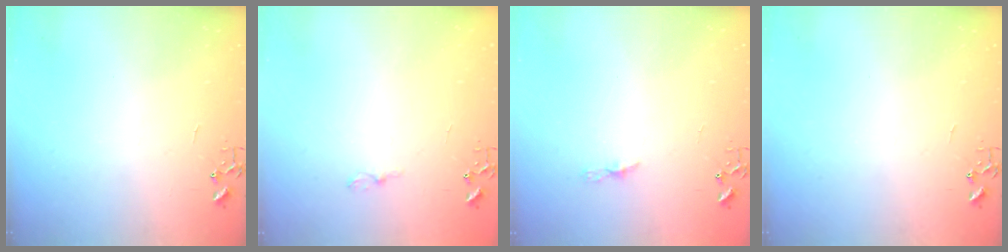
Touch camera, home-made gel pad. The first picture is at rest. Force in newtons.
{"total": 4.6, "press": 4.6, "slide": 0.4}
{"total": 3.4, "press": 3.4, "slide": 0.5}
{"total": 0.0}